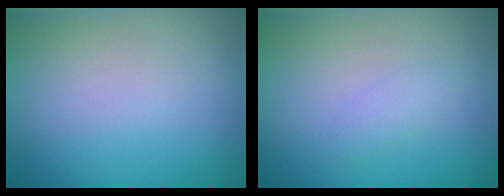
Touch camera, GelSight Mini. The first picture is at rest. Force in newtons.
{"total": 1.1, "press": 1.1, "slide": 0.0}